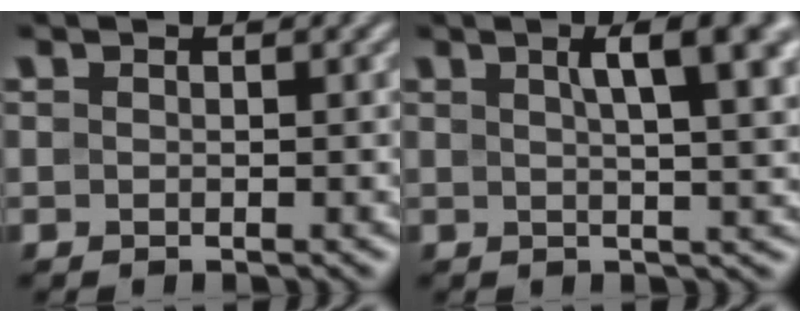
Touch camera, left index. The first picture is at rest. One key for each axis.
{"total": 8.3, "fx": 3.0, "fy": 2.5, "fz": 7.3, "tx": -0.065, "ty": 0.020, "tz": 0.037}